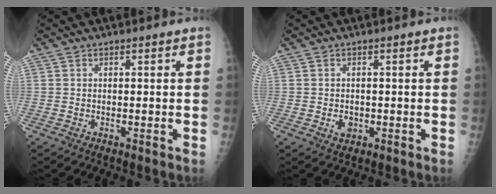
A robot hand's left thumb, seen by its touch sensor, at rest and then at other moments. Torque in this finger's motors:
{"motor_torque": [-0.13, 0.10, 0.00, -0.01, 0.00]}